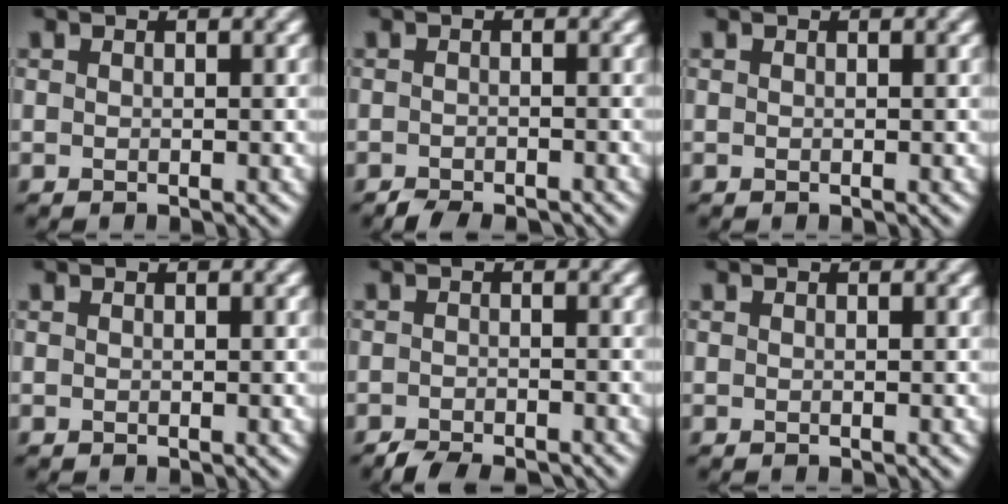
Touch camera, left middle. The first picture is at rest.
{"total": 1.9, "force": [-1.8, 0.4, 0.5], "torque": [-0.005, 0.002, -0.034]}
{"total": 0.0}
{"total": 0.0}
{"total": 2.7, "force": [-2.5, 0.5, 0.8], "torque": [-0.012, 0.001, -0.047]}
{"total": 0.0}